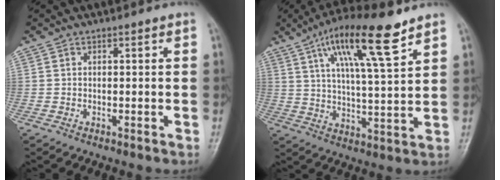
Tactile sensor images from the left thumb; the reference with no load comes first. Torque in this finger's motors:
{"motor_torque": [0.50, 0.40, 1.69, -1.09, 0.45]}